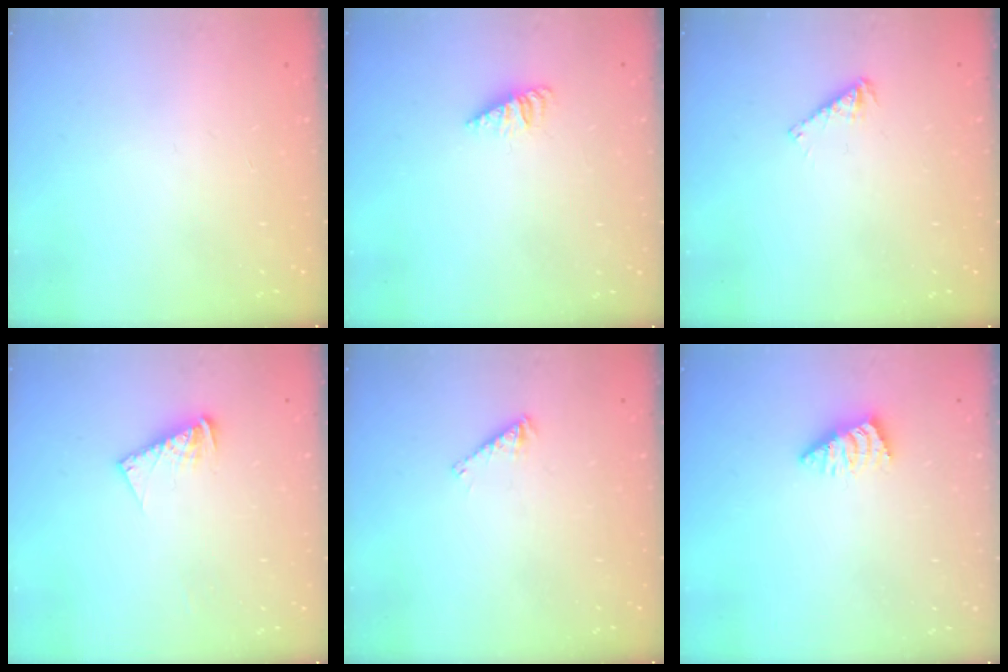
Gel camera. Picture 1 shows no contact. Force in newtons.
{"total": 1.8, "press": 1.8, "slide": 0.4}
{"total": 3.9, "press": 3.9, "slide": 0.1}
{"total": 8.7, "press": 8.6, "slide": 0.8}
{"total": 3.2, "press": 3.2, "slide": 0.4}
{"total": 2.4, "press": 2.3, "slide": 0.5}